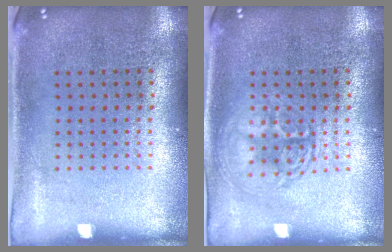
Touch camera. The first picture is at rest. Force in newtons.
{"total": 2.7, "press": 2.7, "slide": 0.3}